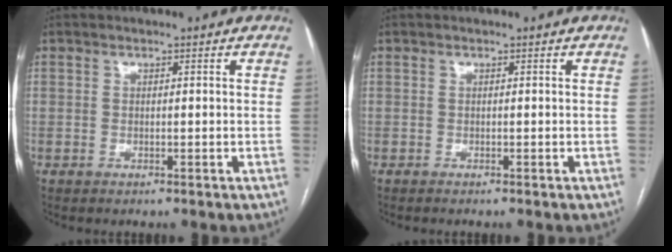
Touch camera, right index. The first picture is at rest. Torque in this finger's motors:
{"motor_torque": [0.09, -0.10, 0.03, 0.01]}